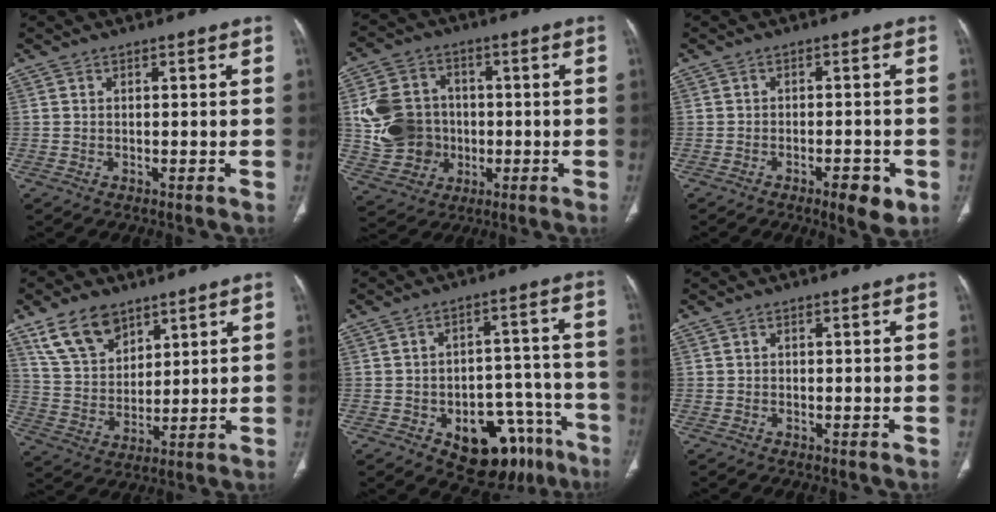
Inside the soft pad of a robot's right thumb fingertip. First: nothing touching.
{"total": 14.2, "force": [-0.1, 12.3, 6.9], "torque": [-0.116, 0.013, 0.009]}
{"total": 5.6, "force": [-2.7, 1.9, 4.4], "torque": [-0.055, 0.004, -0.036]}
{"total": 11.4, "force": [7.4, 6.7, 5.4], "torque": [-0.082, -0.031, 0.151]}
{"total": 17.4, "force": [-9.5, 10.1, 10.6], "torque": [-0.078, 0.077, -0.122]}
{"total": 0.0}